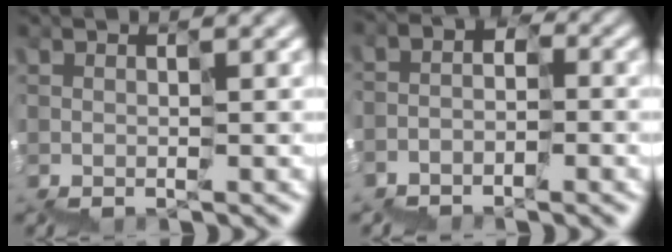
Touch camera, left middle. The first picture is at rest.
{"total": 2.8, "force": [-2.3, 1.7, -0.1], "torque": [-0.020, 0.003, -0.045]}